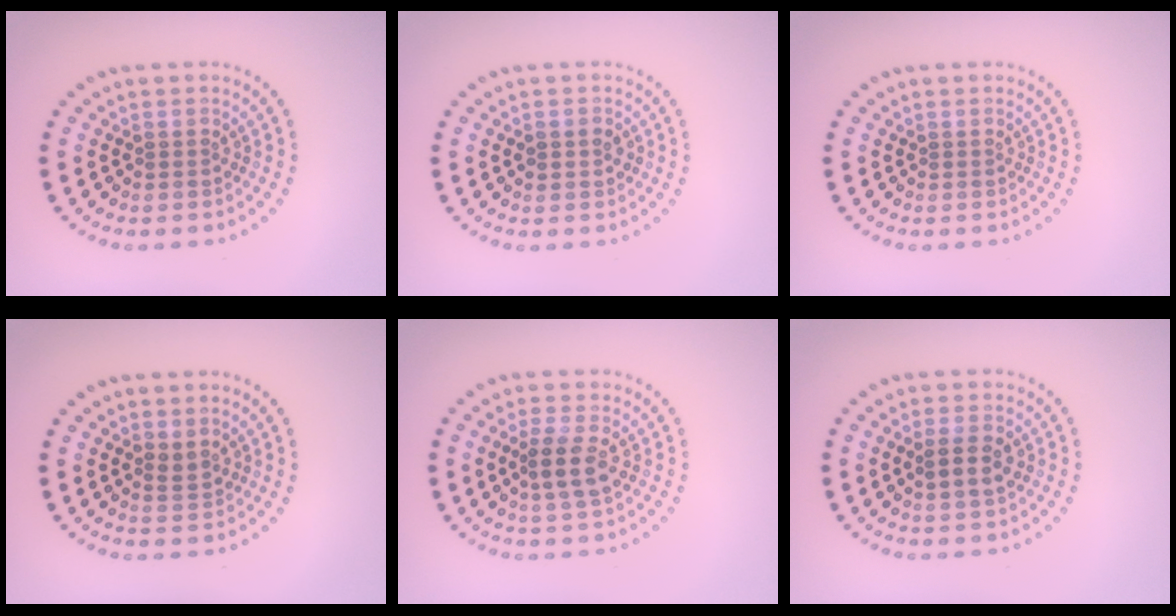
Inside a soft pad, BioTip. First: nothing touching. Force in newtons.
{"total": 0.9, "press": 0.9, "slide": 0.1}
{"total": 0.0}
{"total": 1.4, "press": 1.2, "slide": 0.6}
{"total": 3.0, "press": 2.8, "slide": 1.1}
{"total": 2.3, "press": 2.3, "slide": 0.6}